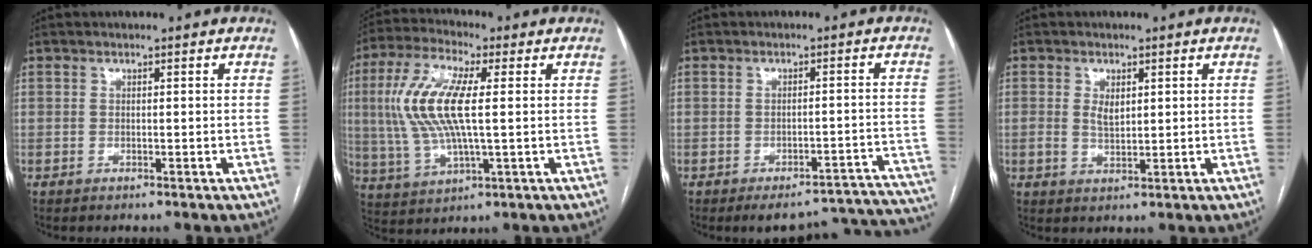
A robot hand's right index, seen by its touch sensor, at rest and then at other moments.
{"total": 12.7, "force": [1.6, 3.3, 12.2], "torque": [-0.272, 0.012, 0.030]}
{"total": 17.9, "force": [-17.4, 2.0, 3.6], "torque": [0.010, 0.018, -0.196]}
{"total": 2.8, "force": [0.8, 1.5, 2.2], "torque": [-0.041, -0.001, 0.018]}